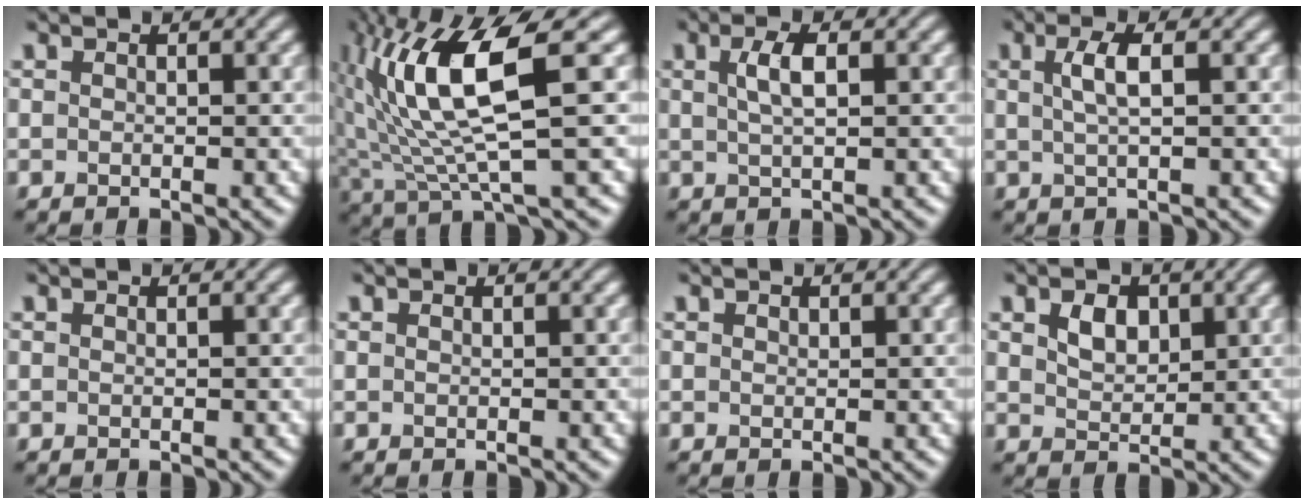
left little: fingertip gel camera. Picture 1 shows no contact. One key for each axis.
{"total": 9.8, "fx": 2.5, "fy": 2.4, "fz": 9.2, "tx": -0.173, "ty": 0.000, "tz": 0.052}
{"total": 2.5, "fx": 0.8, "fy": 0.7, "fz": 2.3, "tx": -0.044, "ty": 0.006, "tz": 0.013}
{"total": 2.6, "fx": 0.6, "fy": 0.7, "fz": 2.4, "tx": -0.046, "ty": 0.005, "tz": 0.011}
{"total": 0.0}
{"total": 0.0}
{"total": 0.0}
{"total": 2.6, "fx": 1.1, "fy": 1.7, "fz": 1.6, "tx": -0.035, "ty": 0.000, "tz": 0.021}